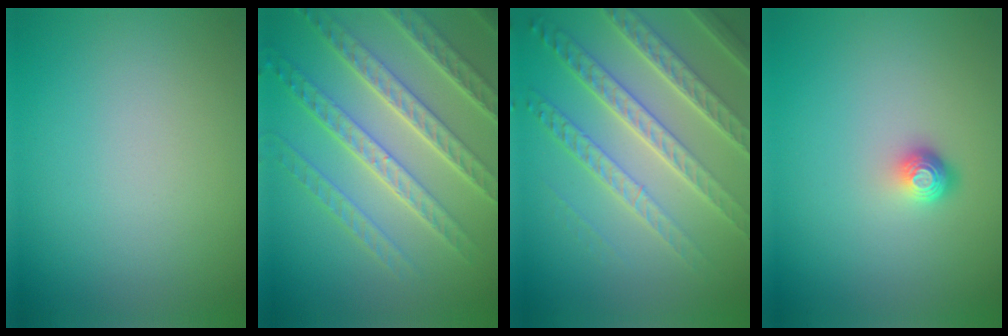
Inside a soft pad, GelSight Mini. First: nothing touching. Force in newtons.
{"total": 7.7, "press": 5.6, "slide": 5.2}
{"total": 7.7, "press": 5.3, "slide": 5.6}
{"total": 1.8, "press": 1.2, "slide": 1.3}